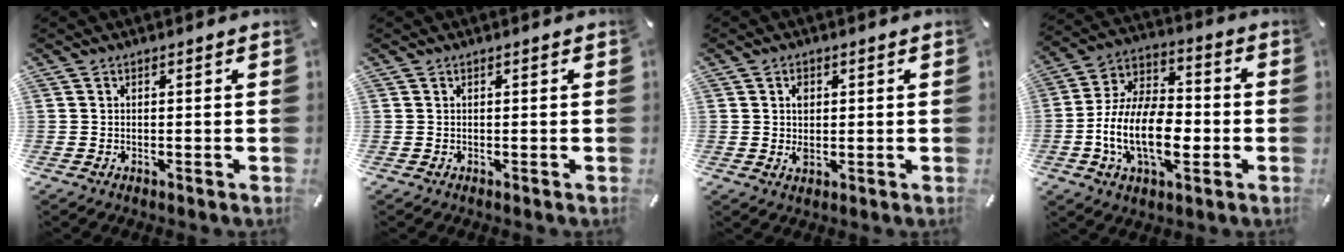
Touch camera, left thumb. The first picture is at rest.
{"total": 0.0}
{"total": 2.9, "force": [0.5, 2.0, 2.0], "torque": [-0.026, 0.000, 0.004]}
{"total": 16.3, "force": [-4.4, 9.9, 12.1], "torque": [-0.261, 0.011, -0.081]}